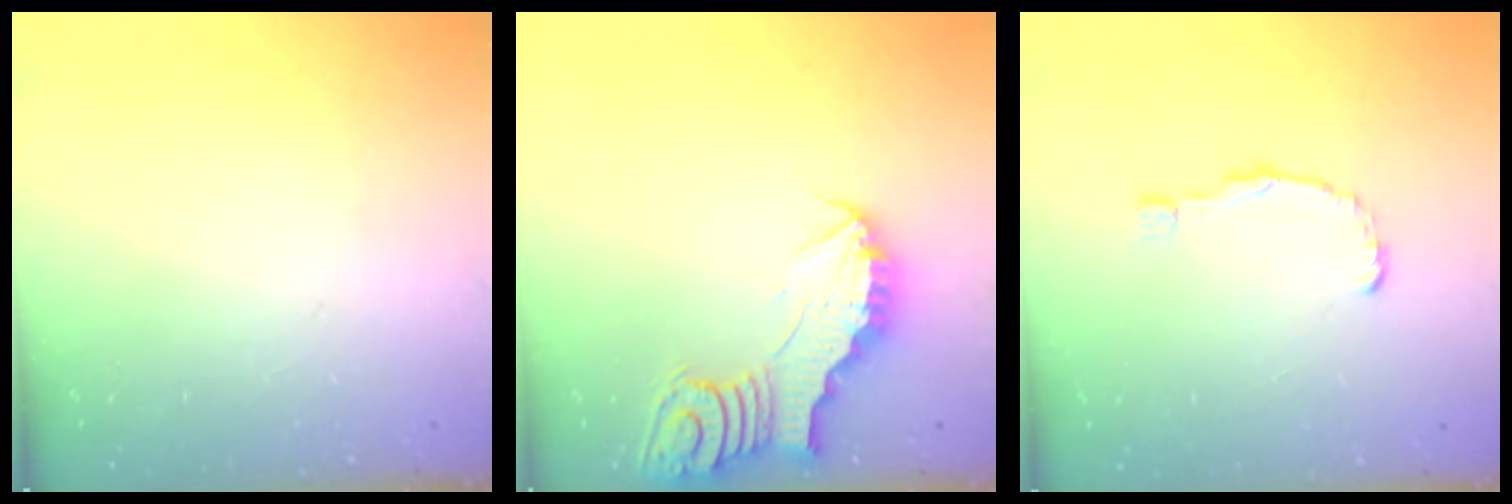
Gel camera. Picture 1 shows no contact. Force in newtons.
{"total": 3.3, "press": 3.3, "slide": 0.4}
{"total": 1.6, "press": 1.5, "slide": 0.1}